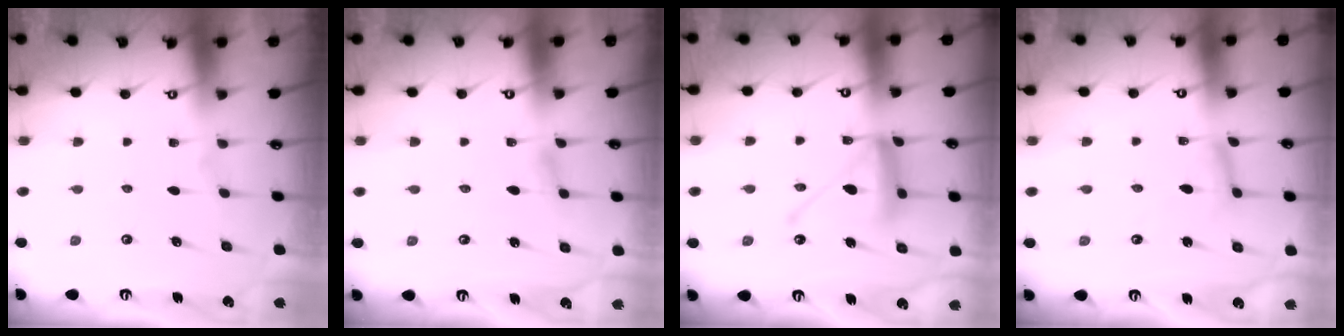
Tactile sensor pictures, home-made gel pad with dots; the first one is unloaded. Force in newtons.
{"total": 2.7, "press": 2.6, "slide": 0.4}
{"total": 14.9, "press": 14.8, "slide": 1.3}
{"total": 4.7, "press": 4.6, "slide": 0.4}